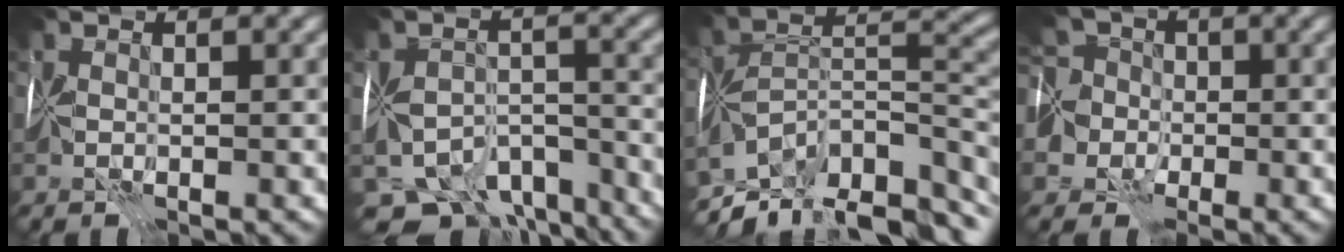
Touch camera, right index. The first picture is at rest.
{"total": 10.4, "force": [-8.4, 4.9, 3.8], "torque": [-0.056, -0.011, -0.106]}
{"total": 12.5, "force": [-8.0, 6.0, 7.5], "torque": [-0.135, 0.017, -0.125]}
{"total": 8.9, "force": [-3.2, 7.3, 3.9], "torque": [-0.068, 0.003, -0.085]}